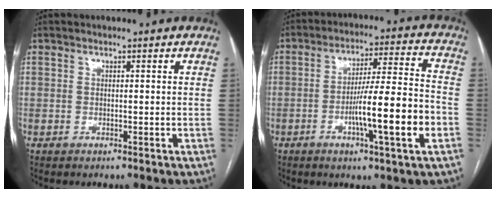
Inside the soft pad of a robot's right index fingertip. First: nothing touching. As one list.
[{"total": 13.4, "force": [-3.9, 0.1, 12.8], "torque": [-0.210, 0.003, -0.063]}]